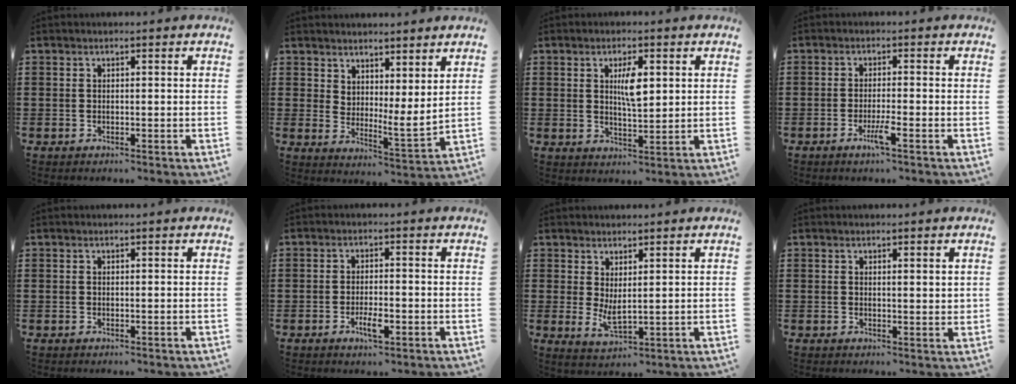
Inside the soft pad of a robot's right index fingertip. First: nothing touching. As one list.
[{"total": 4.8, "force": [4.5, 1.0, 1.3], "torque": [-0.042, -0.023, 0.085]}, {"total": 4.9, "force": [1.4, 1.5, 4.4], "torque": [-0.082, 0.005, 0.019]}, {"total": 3.3, "force": [-1.7, -0.1, 2.8], "torque": [-0.060, -0.015, -0.034]}, {"total": 0.0}, {"total": 3.5, "force": [-1.6, 1.1, 2.9], "torque": [-0.056, 0.000, -0.029]}, {"total": 3.1, "force": [0.9, 0.9, 2.9], "torque": [-0.062, -0.009, 0.017]}, {"total": 1.0, "force": [0.6, 0.2, 0.8], "torque": [-0.016, 0.004, 0.010]}]